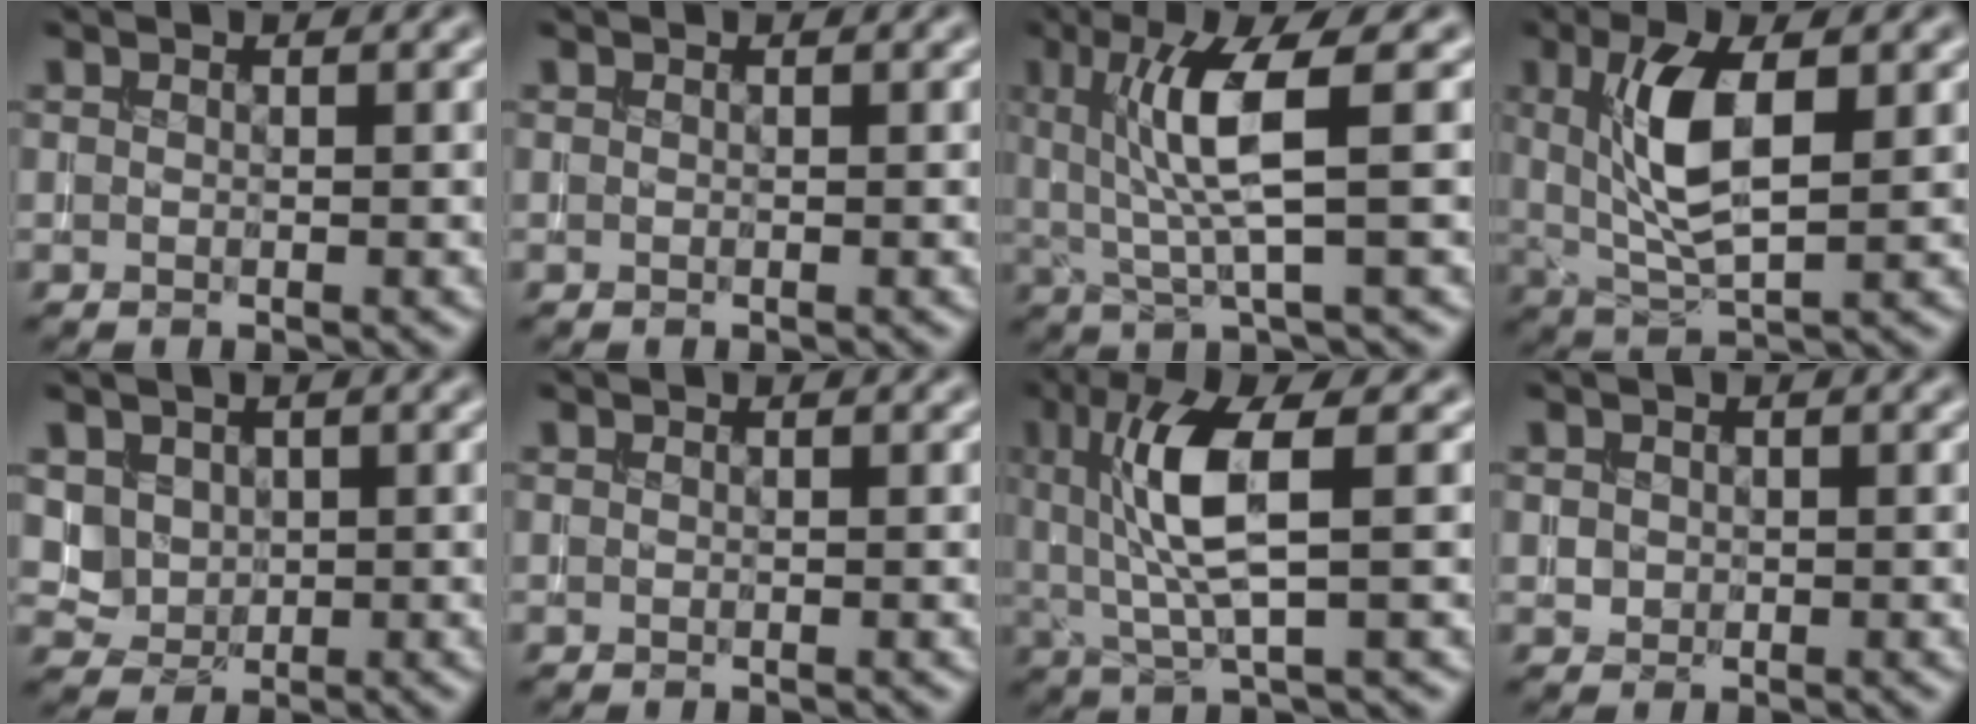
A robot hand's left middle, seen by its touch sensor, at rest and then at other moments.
{"total": 0.0}
{"total": 6.0, "force": [1.0, 0.9, 5.9], "torque": [-0.120, 0.000, 0.025]}
{"total": 6.8, "force": [1.5, 2.7, 6.0], "torque": [-0.120, 0.001, 0.032]}
{"total": 2.1, "force": [0.8, 1.9, 0.5], "torque": [-0.019, -0.009, 0.025]}
{"total": 0.0}
{"total": 6.7, "force": [1.2, 1.5, 6.4], "torque": [-0.133, 0.001, 0.028]}
{"total": 0.7, "force": [0.1, 0.7, 0.0], "torque": [0.004, -0.002, 0.004]}